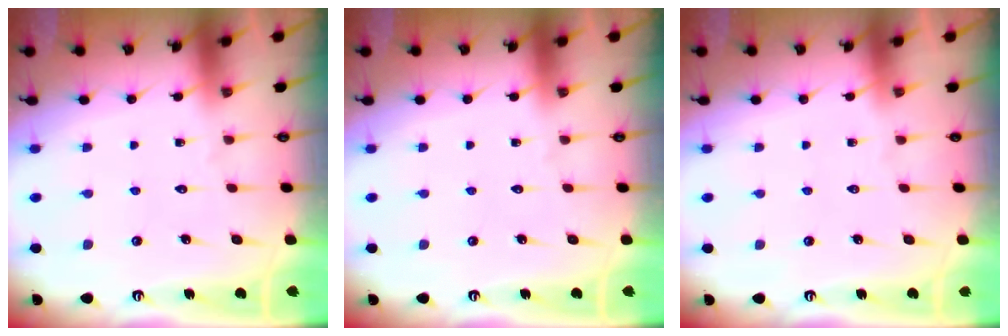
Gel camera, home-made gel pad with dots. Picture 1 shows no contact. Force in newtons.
{"total": 0.0}
{"total": 0.0}